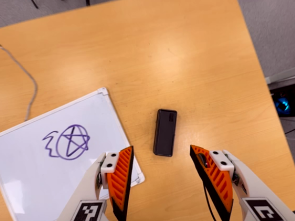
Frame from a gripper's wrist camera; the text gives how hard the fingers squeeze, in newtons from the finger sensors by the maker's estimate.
{"total": 0.0}